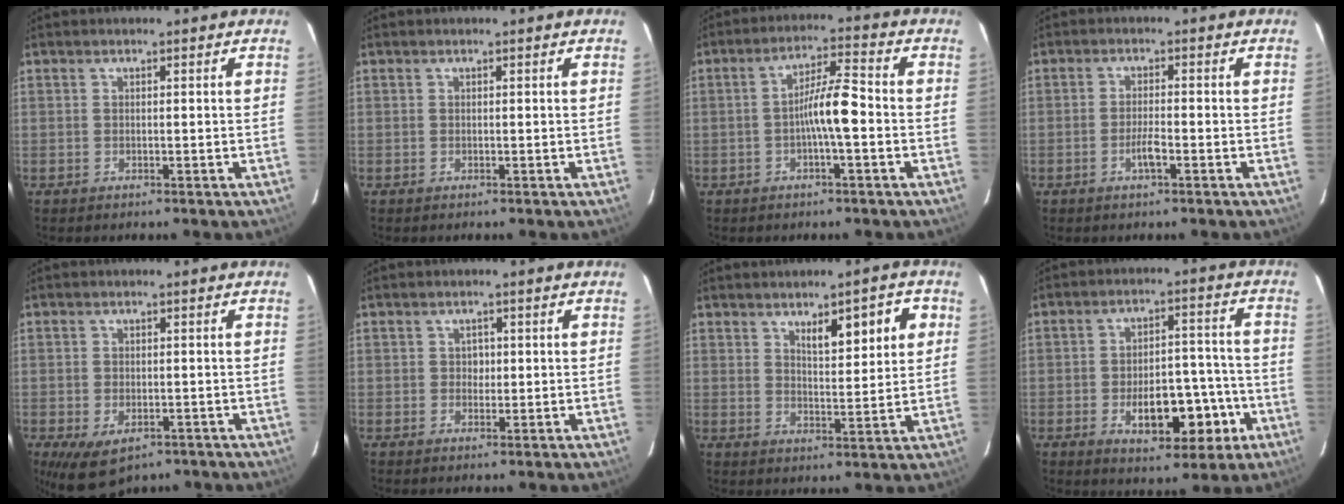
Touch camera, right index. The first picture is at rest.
{"total": 0.0}
{"total": 6.7, "force": [-1.3, 0.6, 6.5], "torque": [-0.115, 0.016, -0.025]}
{"total": 2.7, "force": [-1.2, 0.3, 2.4], "torque": [-0.048, 0.000, -0.023]}
{"total": 7.4, "force": [-4.5, 4.0, 4.4], "torque": [-0.080, -0.011, -0.064]}
{"total": 1.4, "force": [0.1, 1.2, 0.8], "torque": [-0.010, 0.002, 0.001]}
{"total": 7.2, "force": [3.3, 1.9, 6.1], "torque": [-0.091, 0.005, 0.052]}
{"total": 11.5, "force": [-4.2, 5.3, 9.3], "torque": [-0.132, 0.020, -0.052]}